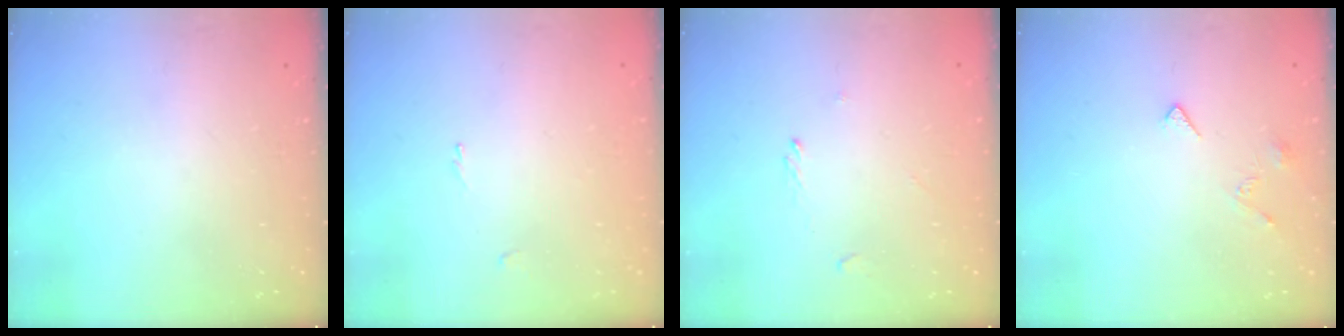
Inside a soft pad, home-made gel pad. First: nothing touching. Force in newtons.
{"total": 0.8, "press": 0.7, "slide": 0.4}
{"total": 0.7, "press": 0.5, "slide": 0.4}
{"total": 3.0, "press": 3.0, "slide": 0.7}